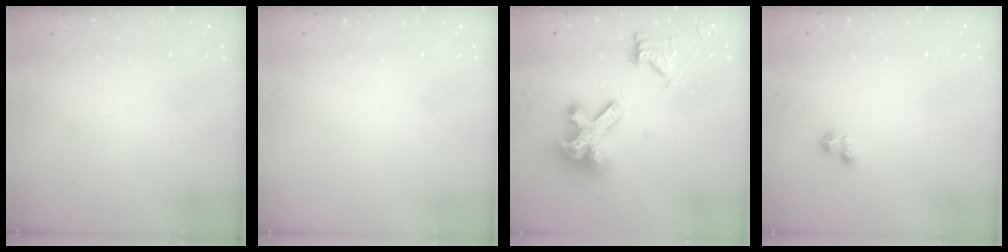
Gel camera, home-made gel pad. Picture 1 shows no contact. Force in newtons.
{"total": 0.0}
{"total": 12.7, "press": 12.6, "slide": 1.9}
{"total": 2.0, "press": 2.0, "slide": 0.2}